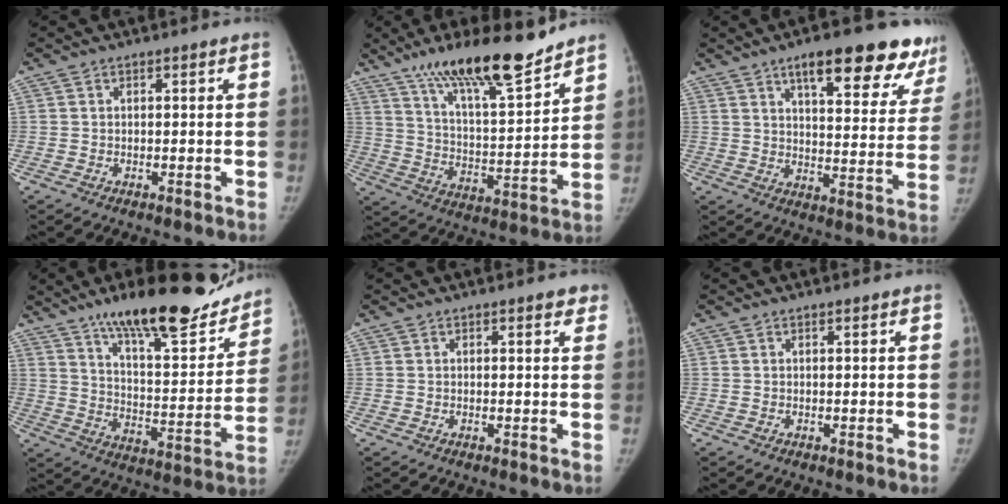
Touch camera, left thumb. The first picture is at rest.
{"total": 18.3, "force": [14.0, 3.4, 11.3], "torque": [-0.157, -0.078, 0.242]}
{"total": 20.1, "force": [13.2, 6.6, 13.5], "torque": [-0.124, -0.048, 0.171]}
{"total": 24.3, "force": [17.9, 6.9, 15.0], "torque": [-0.177, -0.088, 0.274]}
{"total": 1.9, "force": [1.2, 0.9, 1.2], "torque": [-0.001, -0.002, 0.010]}
{"total": 0.0}